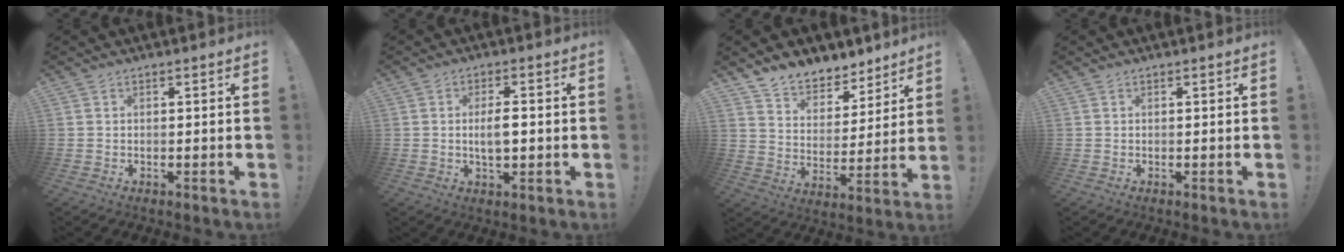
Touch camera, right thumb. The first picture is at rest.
{"total": 5.3, "force": [-0.2, 2.1, 4.8], "torque": [-0.085, -0.002, -0.010]}
{"total": 8.9, "force": [7.8, 4.2, 1.4], "torque": [-0.035, -0.069, 0.150]}
{"total": 0.0}